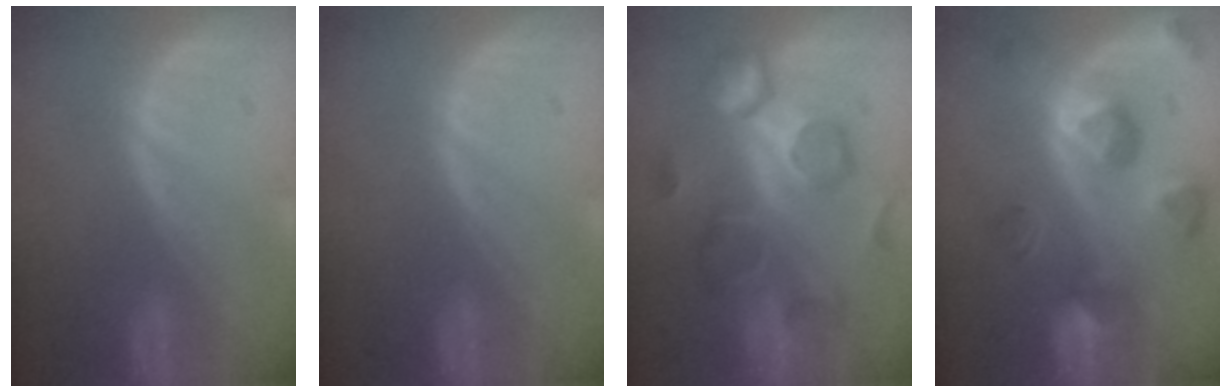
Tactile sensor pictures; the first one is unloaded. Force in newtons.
{"total": 0.0}
{"total": 10.4, "press": 9.3, "slide": 4.8}
{"total": 9.5, "press": 8.6, "slide": 4.1}